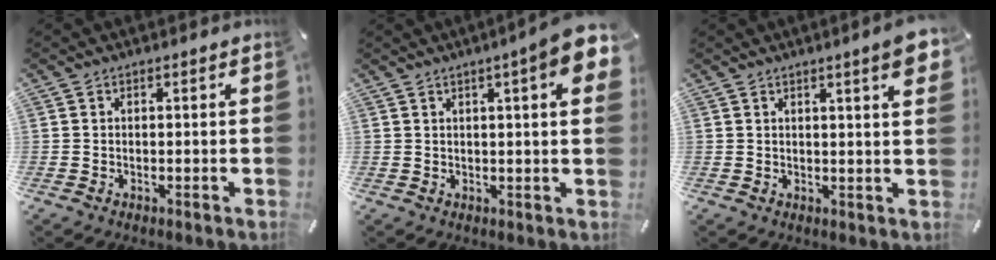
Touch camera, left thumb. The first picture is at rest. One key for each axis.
{"total": 8.0, "fx": 3.5, "fy": 1.0, "fz": 7.1, "tx": -0.104, "ty": -0.015, "tz": 0.054}
{"total": 6.0, "fx": 2.9, "fy": 0.7, "fz": 5.2, "tx": -0.077, "ty": -0.011, "tz": 0.044}